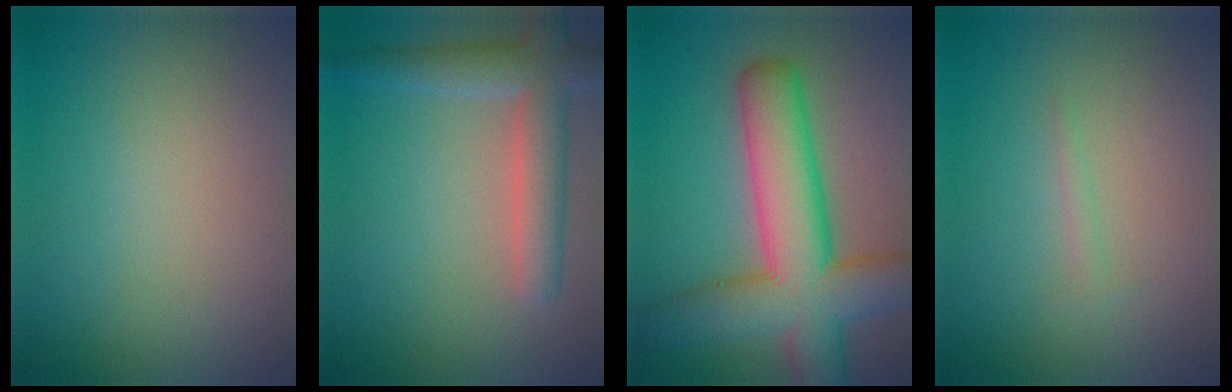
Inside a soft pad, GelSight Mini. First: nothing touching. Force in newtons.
{"total": 4.6, "press": 4.6, "slide": 0.4}
{"total": 10.9, "press": 10.9, "slide": 0.6}
{"total": 0.7, "press": 0.7, "slide": 0.1}